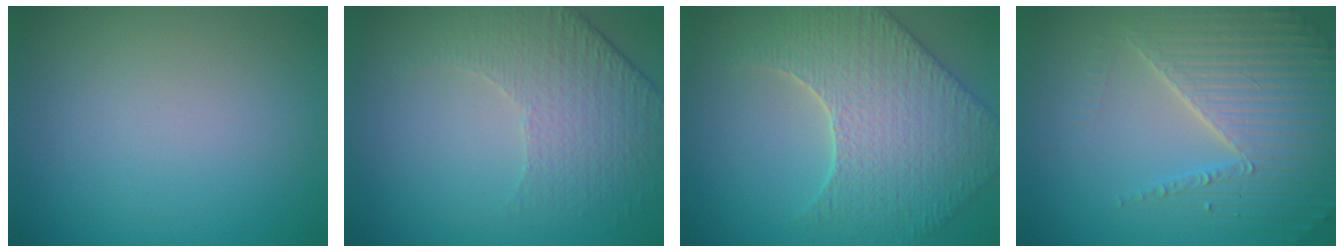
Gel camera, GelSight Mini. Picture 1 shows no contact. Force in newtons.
{"total": 4.8, "press": 3.4, "slide": 3.3}
{"total": 6.2, "press": 5.6, "slide": 2.7}
{"total": 4.9, "press": 4.8, "slide": 1.2}